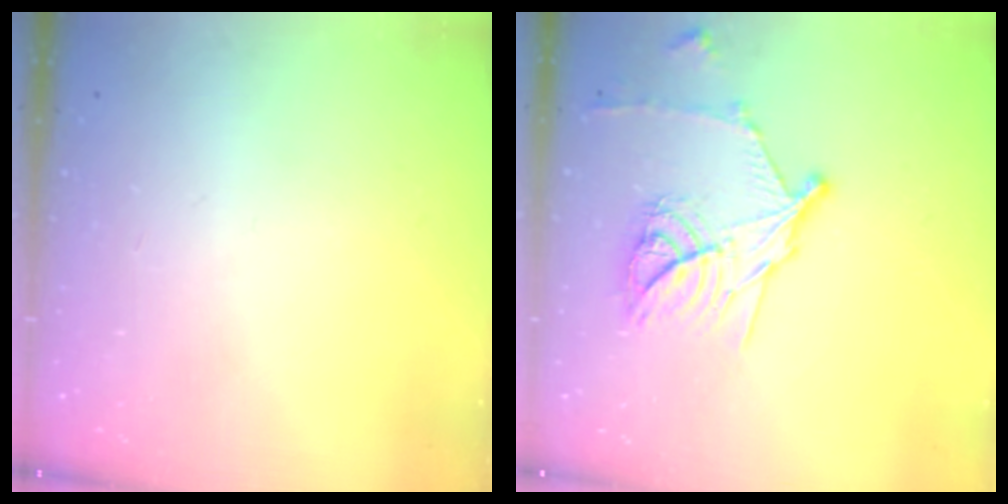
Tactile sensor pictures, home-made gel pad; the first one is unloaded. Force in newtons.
{"total": 14.9, "press": 14.9, "slide": 0.8}